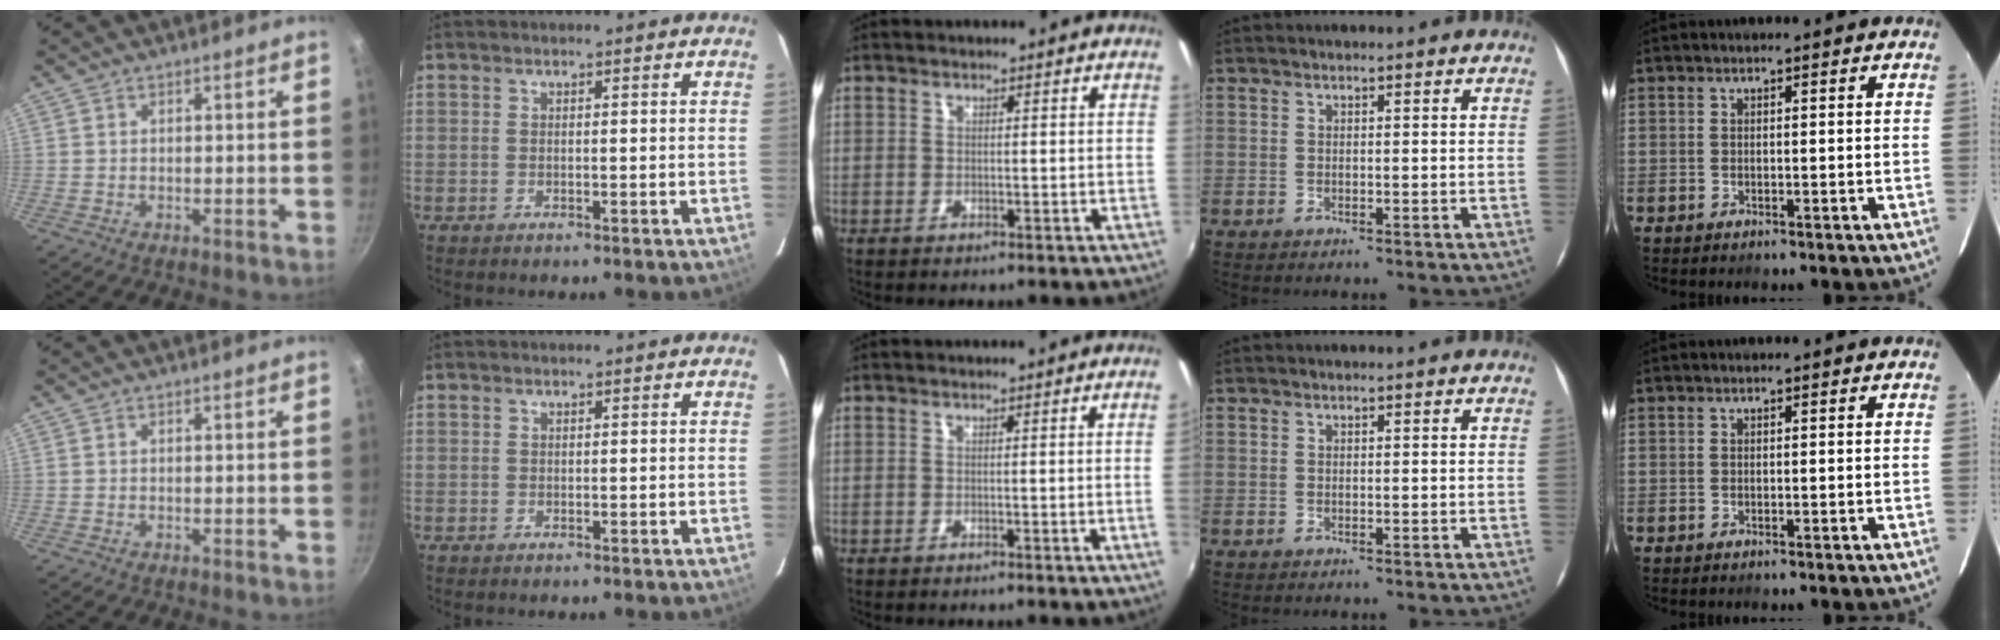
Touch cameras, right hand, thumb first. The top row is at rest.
{"middle": {"total": 1.6, "force": [-0.1, -0.9, 1.3], "torque": [-0.012, -0.014, -0.001]}}